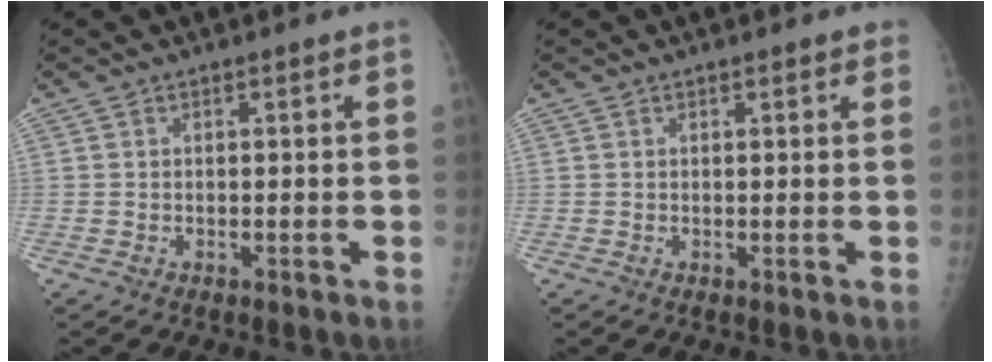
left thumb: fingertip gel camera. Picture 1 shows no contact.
{"total": 1.6, "force": [1.1, 0.6, 1.0], "torque": [-0.007, -0.001, 0.011]}